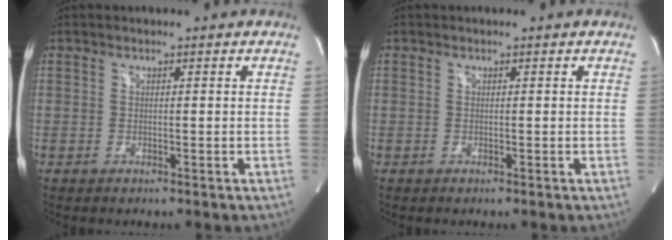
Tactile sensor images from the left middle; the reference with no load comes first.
{"total": 0.0}